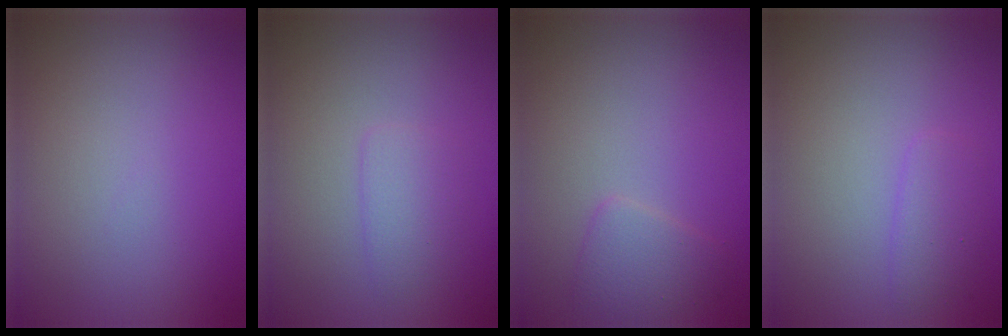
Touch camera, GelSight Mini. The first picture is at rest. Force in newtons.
{"total": 1.6, "press": 1.6, "slide": 0.0}
{"total": 1.9, "press": 1.9, "slide": 0.1}
{"total": 1.5, "press": 1.5, "slide": 0.1}